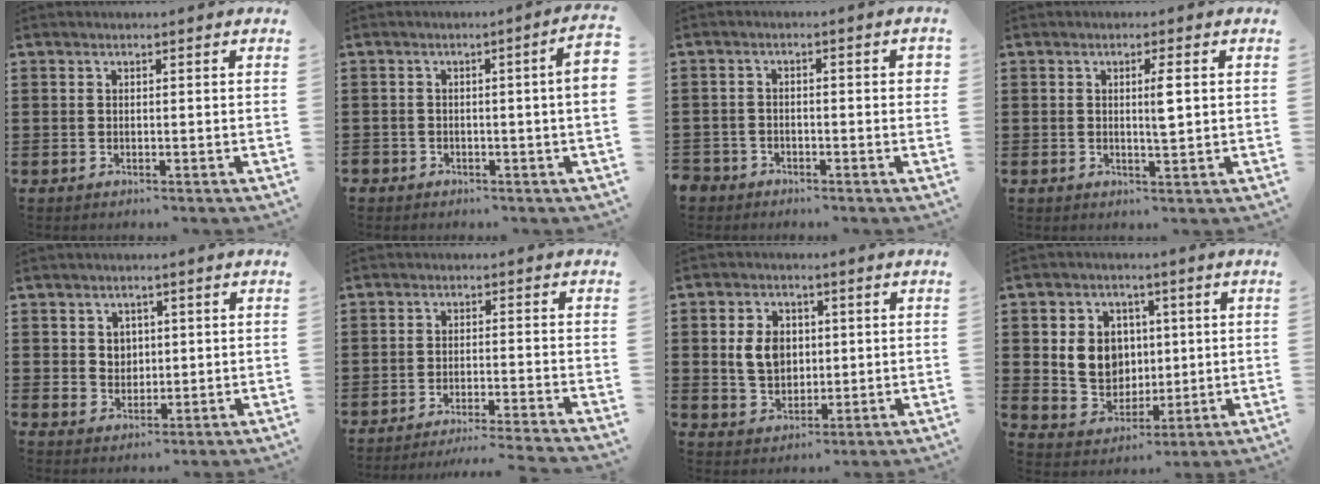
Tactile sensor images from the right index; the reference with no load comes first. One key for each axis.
{"total": 3.3, "fx": -1.0, "fy": 0.4, "fz": 3.1, "tx": -0.050, "ty": -0.003, "tz": -0.017}
{"total": 2.3, "fx": -2.1, "fy": 1.1, "fz": 0.3, "tx": -0.009, "ty": 0.003, "tz": -0.046}
{"total": 2.7, "fx": 0.4, "fy": 0.4, "fz": 2.7, "tx": -0.051, "ty": 0.001, "tz": 0.005}
{"total": 3.2, "fx": 1.4, "fy": 2.9, "fz": 0.5, "tx": -0.012, "ty": 0.009, "tz": 0.023}
{"total": 3.0, "fx": -2.8, "fy": -0.7, "fz": 0.8, "tx": -0.015, "ty": -0.006, "tz": -0.058}
{"total": 6.4, "fx": 0.9, "fy": 4.9, "fz": 4.0, "tx": -0.107, "ty": 0.010, "tz": 0.011}
{"total": 7.7, "fx": 1.3, "fy": 7.0, "fz": 3.1, "tx": -0.064, "ty": 0.012, "tz": 0.023}